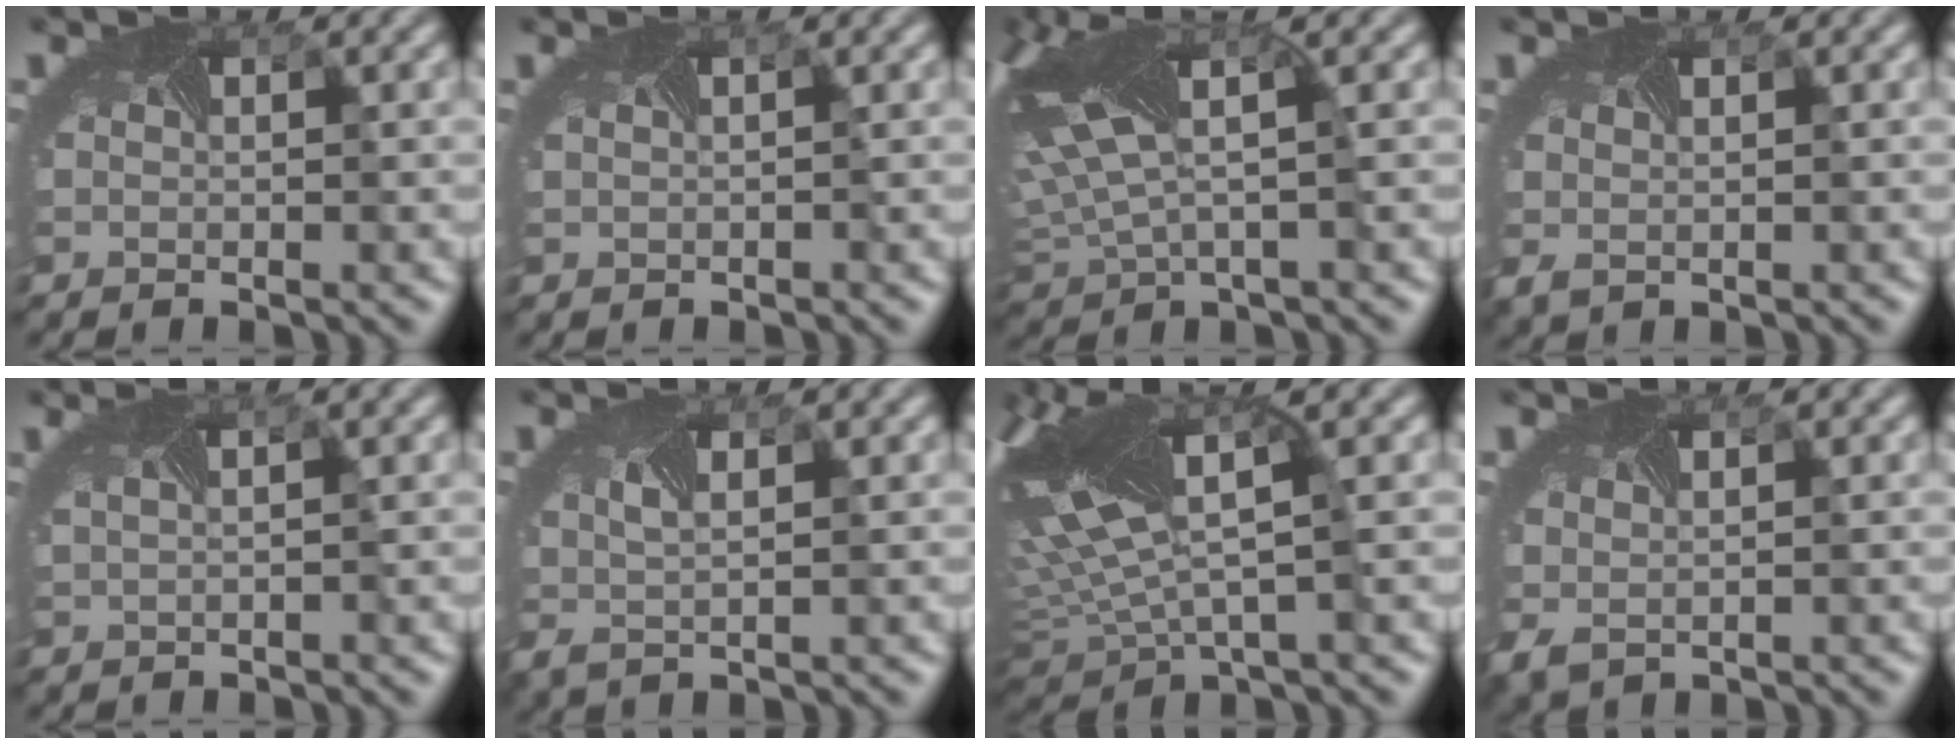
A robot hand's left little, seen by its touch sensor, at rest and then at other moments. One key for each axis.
{"total": 1.6, "fx": 0.6, "fy": 0.7, "fz": 1.3, "tx": -0.005, "ty": 0.012, "tz": -0.002}
{"total": 9.8, "fx": 2.5, "fy": 4.4, "fz": 8.4, "tx": -0.221, "ty": -0.003, "tz": 0.046}
{"total": 0.7, "fx": 0.1, "fy": 0.3, "fz": 0.6, "tx": -0.020, "ty": -0.003, "tz": 0.003}
{"total": 3.4, "fx": 1.4, "fy": 1.5, "fz": 2.6, "tx": -0.016, "ty": 0.021, "tz": 0.000}
{"total": 1.9, "fx": 0.6, "fy": 0.5, "fz": 1.8, "tx": -0.047, "ty": -0.005, "tz": 0.013}
{"total": 10.9, "fx": 2.0, "fy": 4.5, "fz": 9.7, "tx": -0.237, "ty": -0.005, "tz": 0.031}
{"total": 1.3, "fx": 0.2, "fy": 0.7, "fz": 1.0, "tx": -0.033, "ty": -0.007, "tz": 0.010}